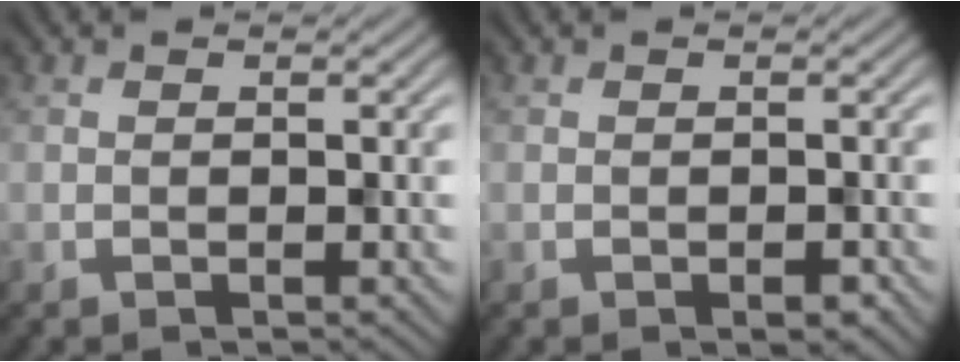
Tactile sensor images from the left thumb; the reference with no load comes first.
{"total": 1.0, "force": [-0.5, 0.6, 0.6], "torque": [-0.009, -0.006, -0.006]}